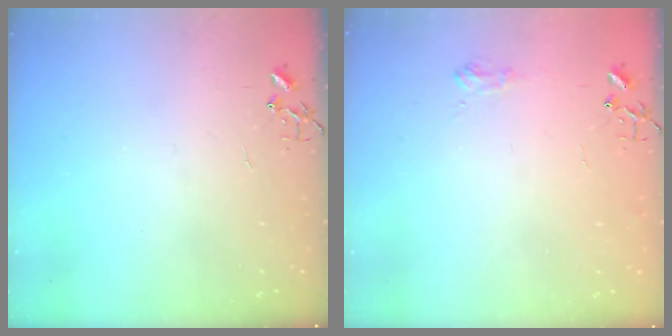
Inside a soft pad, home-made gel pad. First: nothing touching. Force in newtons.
{"total": 7.1, "press": 7.1, "slide": 0.8}